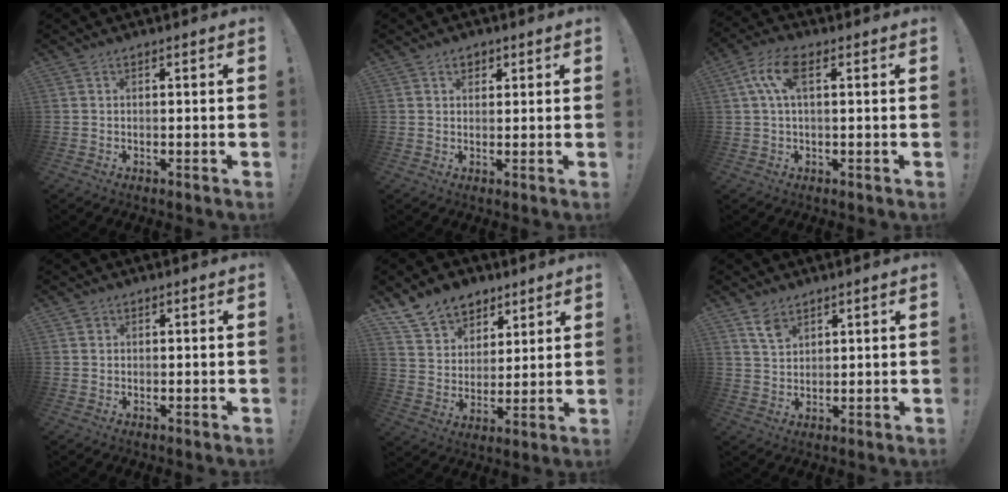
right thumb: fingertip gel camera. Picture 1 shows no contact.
{"total": 2.7, "force": [1.2, 2.1, 1.1], "torque": [-0.003, -0.004, 0.019]}
{"total": 8.7, "force": [2.3, 3.7, 7.5], "torque": [-0.148, 0.001, 0.044]}
{"total": 0.8, "force": [0.5, 0.6, 0.1], "torque": [0.004, -0.001, 0.009]}
{"total": 13.3, "force": [9.0, 9.1, 3.5], "torque": [-0.058, -0.060, 0.176]}
{"total": 6.7, "force": [4.6, 3.8, 3.0], "torque": [-0.052, -0.023, 0.089]}